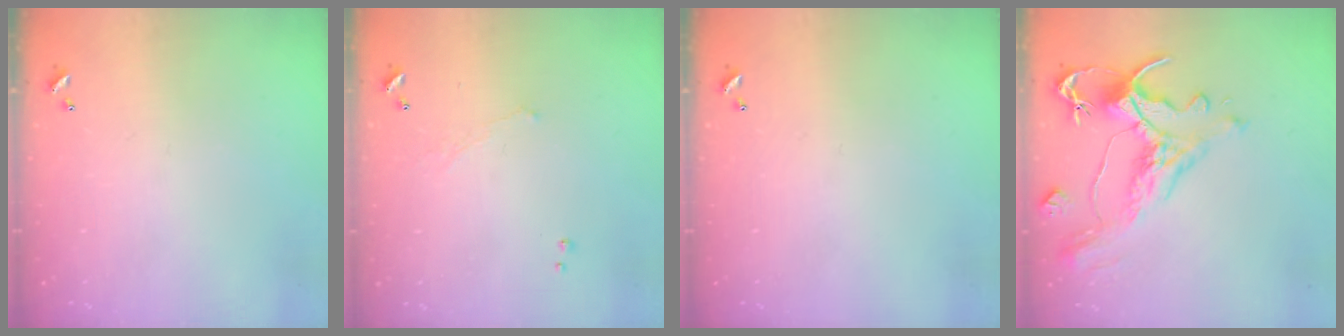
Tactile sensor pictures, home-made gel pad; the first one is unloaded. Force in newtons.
{"total": 1.1, "press": 1.0, "slide": 0.6}
{"total": 0.0}
{"total": 1.6, "press": 0.7, "slide": 1.4}